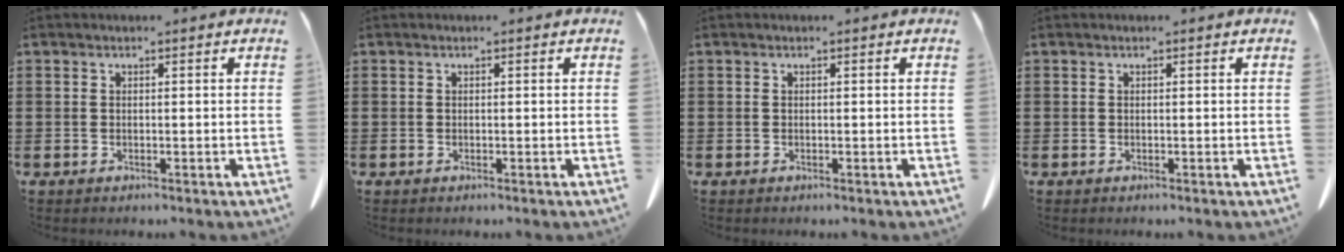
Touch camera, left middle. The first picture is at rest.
{"total": 0.0}
{"total": 0.0}
{"total": 0.0}